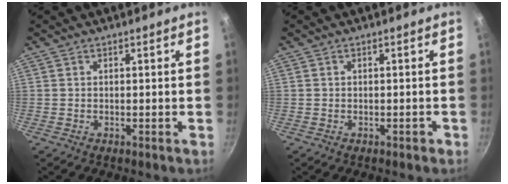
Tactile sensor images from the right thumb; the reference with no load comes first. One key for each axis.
{"total": 0.7, "fx": -0.5, "fy": 0.5, "fz": 0.3, "tx": 0.003, "ty": 0.010, "tz": -0.001}